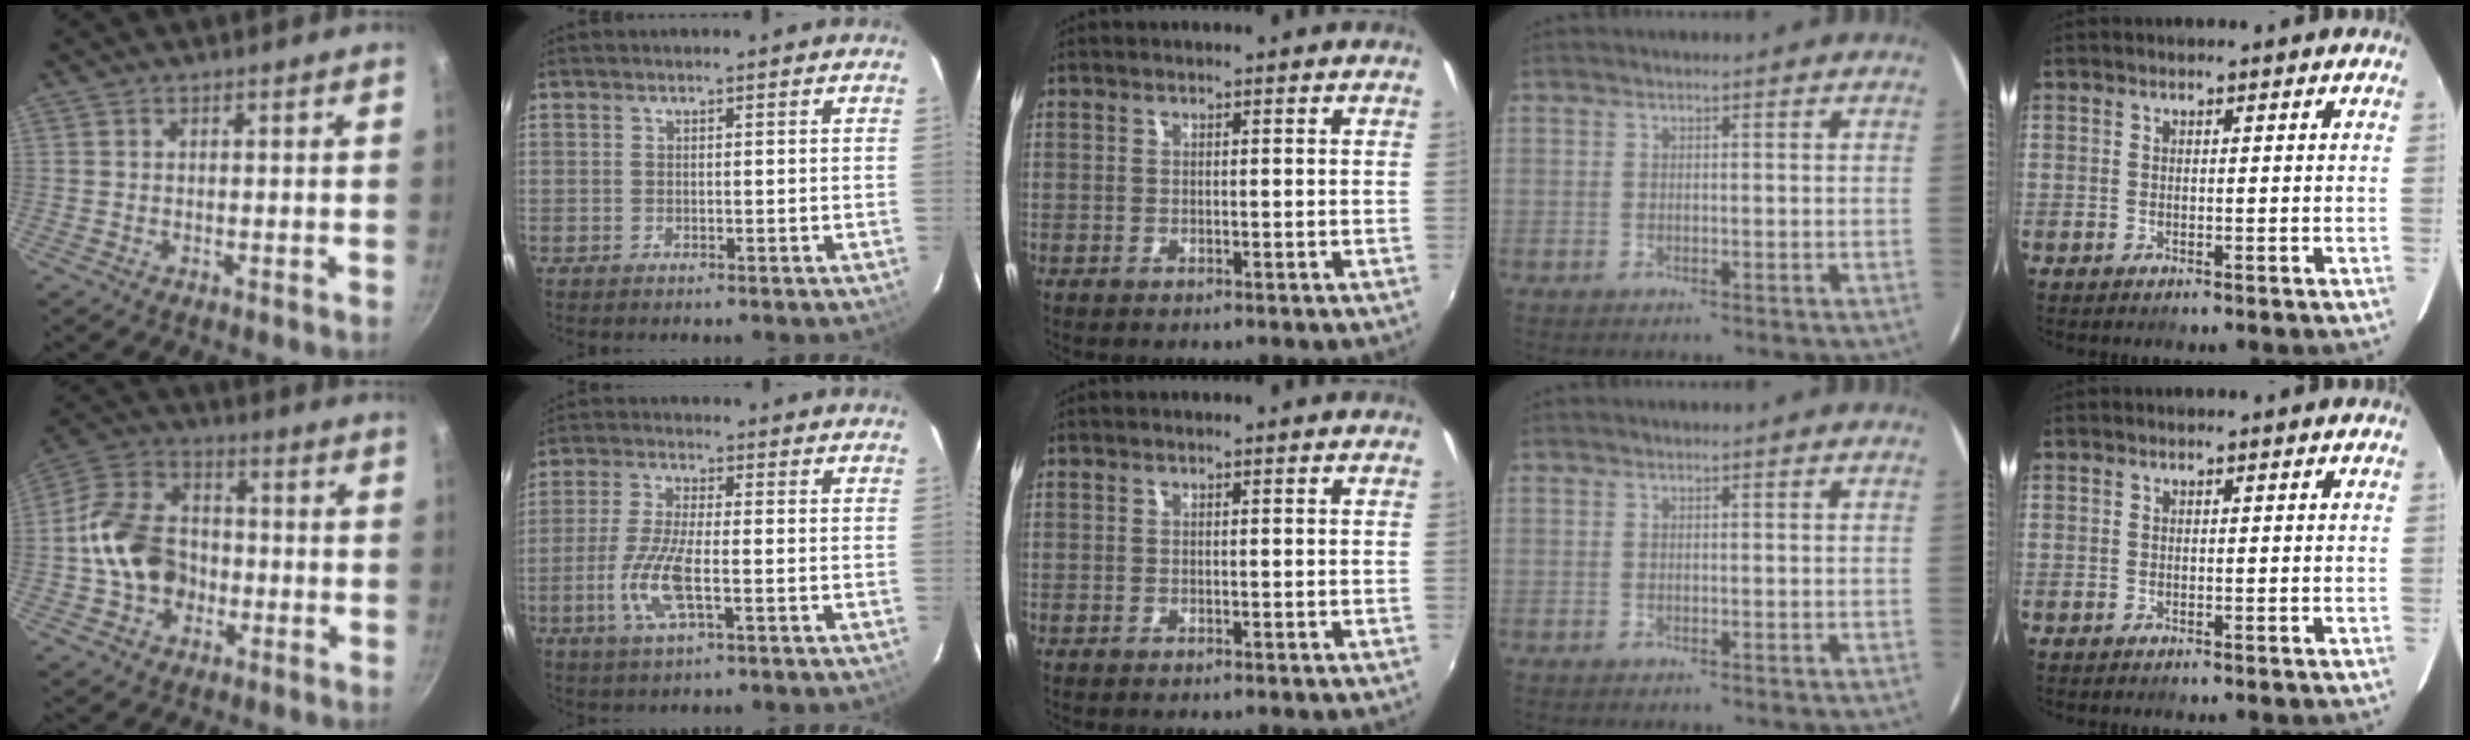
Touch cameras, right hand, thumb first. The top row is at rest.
{"thumb": {"total": 13.5, "force": [-2.3, 10.5, 8.2], "torque": [-0.129, 0.037, -0.054]}, "index": {"total": 9.1, "force": [-2.6, 2.1, 8.4], "torque": [-0.178, -0.007, -0.054]}}